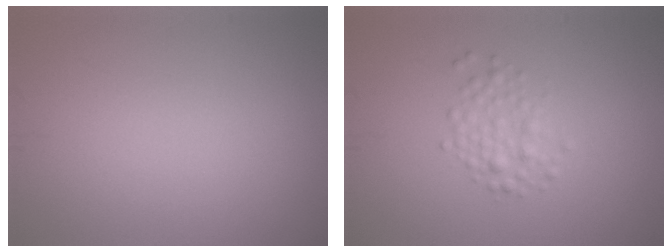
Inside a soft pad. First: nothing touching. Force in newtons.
{"total": 2.0, "press": 2.0, "slide": 0.0}